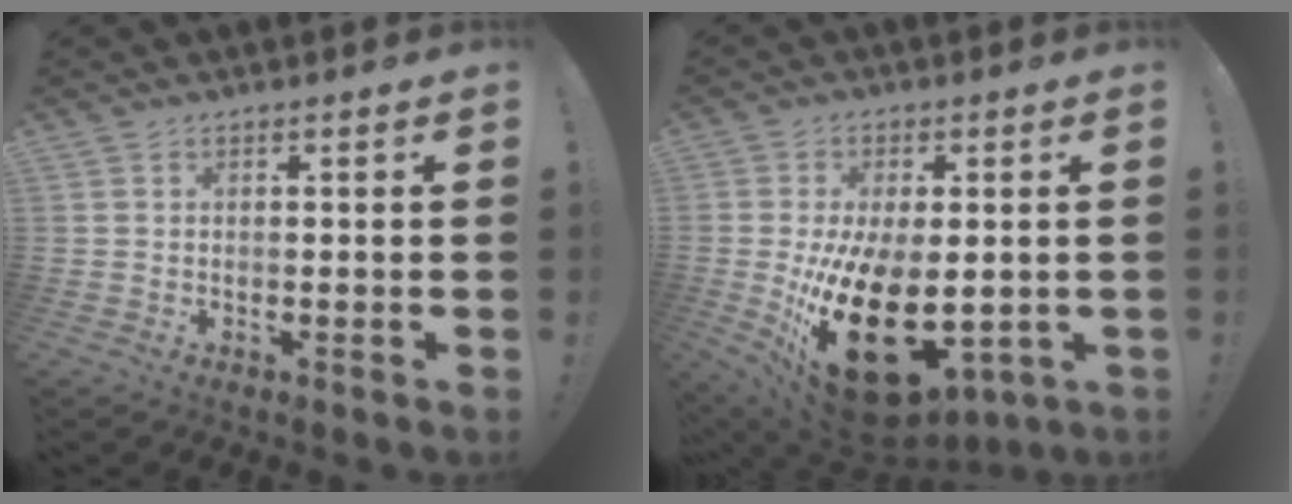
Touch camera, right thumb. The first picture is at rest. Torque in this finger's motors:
{"motor_torque": [0.40, 1.51, 1.61, -1.16, 0.87]}